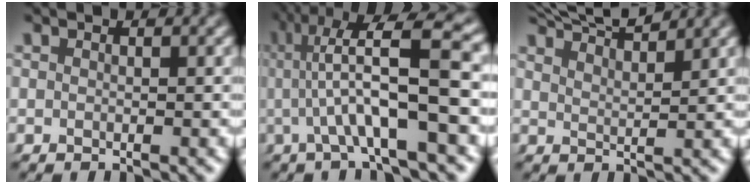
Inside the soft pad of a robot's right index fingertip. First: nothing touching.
{"total": 9.9, "force": [2.2, 3.0, 9.2], "torque": [-0.134, 0.026, 0.024]}
{"total": 6.1, "force": [5.6, 0.9, 2.2], "torque": [-0.040, 0.009, 0.093]}